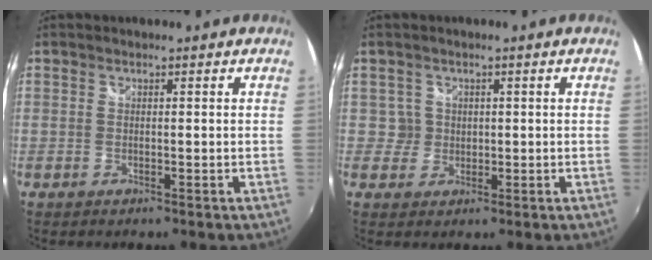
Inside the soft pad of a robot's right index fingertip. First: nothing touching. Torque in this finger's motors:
{"motor_torque": [0.15, -0.04, 0.03, 0.00]}